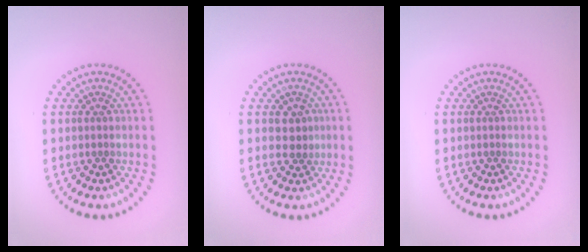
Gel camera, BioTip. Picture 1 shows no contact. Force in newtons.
{"total": 1.8, "press": 1.7, "slide": 0.8}
{"total": 0.0}